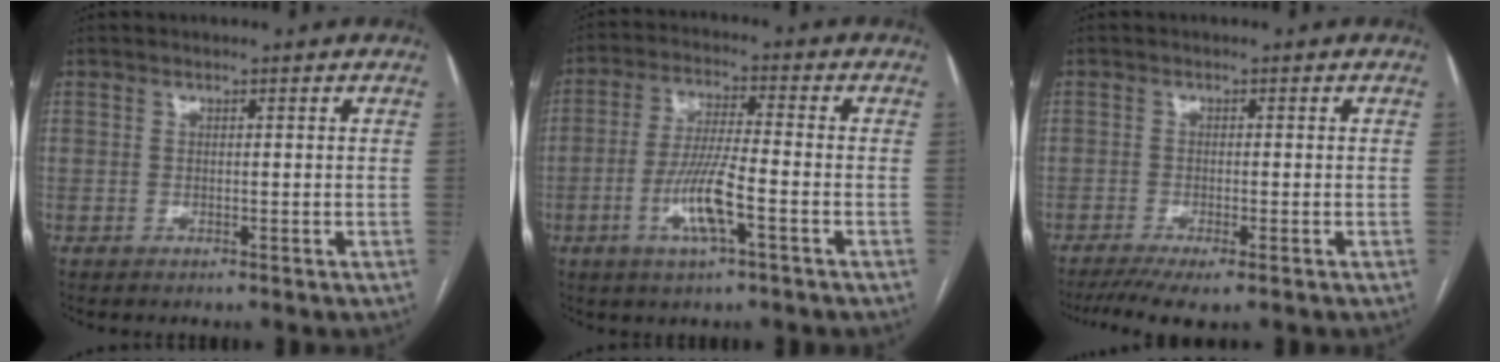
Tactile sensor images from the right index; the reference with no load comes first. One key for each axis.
{"total": 8.7, "fx": -3.2, "fy": 0.8, "fz": 8.1, "tx": -0.161, "ty": -0.004, "tz": -0.062}
{"total": 6.2, "fx": -4.3, "fy": 1.0, "fz": 4.3, "tx": -0.071, "ty": -0.014, "tz": -0.072}